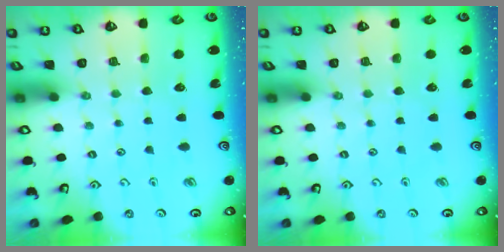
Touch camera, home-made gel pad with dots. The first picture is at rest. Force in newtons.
{"total": 0.0}